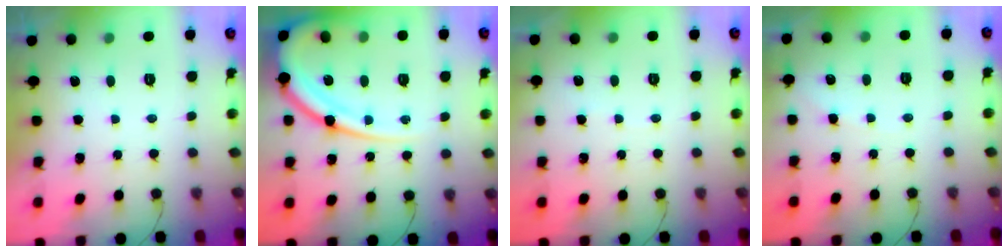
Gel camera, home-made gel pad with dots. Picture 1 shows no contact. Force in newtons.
{"total": 18.1, "press": 18.1, "slide": 1.6}
{"total": 1.8, "press": 1.7, "slide": 0.2}
{"total": 2.7, "press": 2.7, "slide": 0.4}